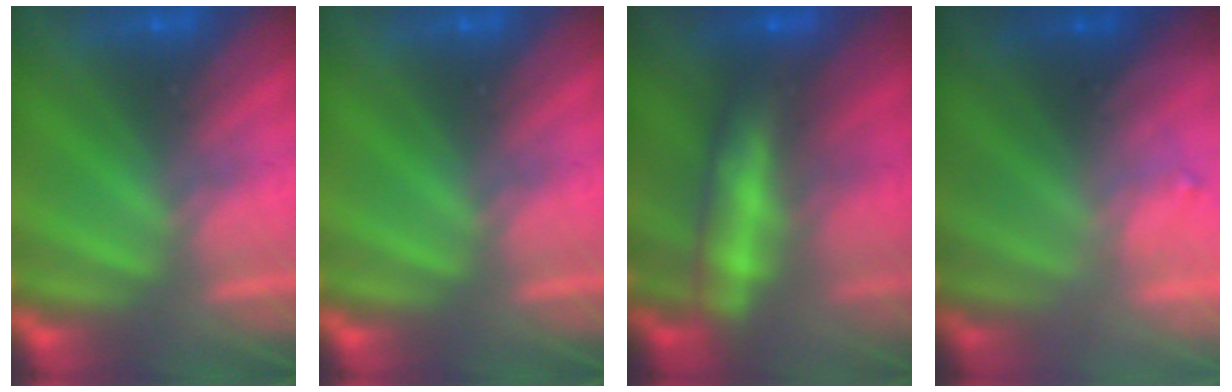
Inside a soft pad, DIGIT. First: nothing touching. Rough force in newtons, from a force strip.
{"total": 0.0}
{"total": 12.7}
{"total": 7.4}